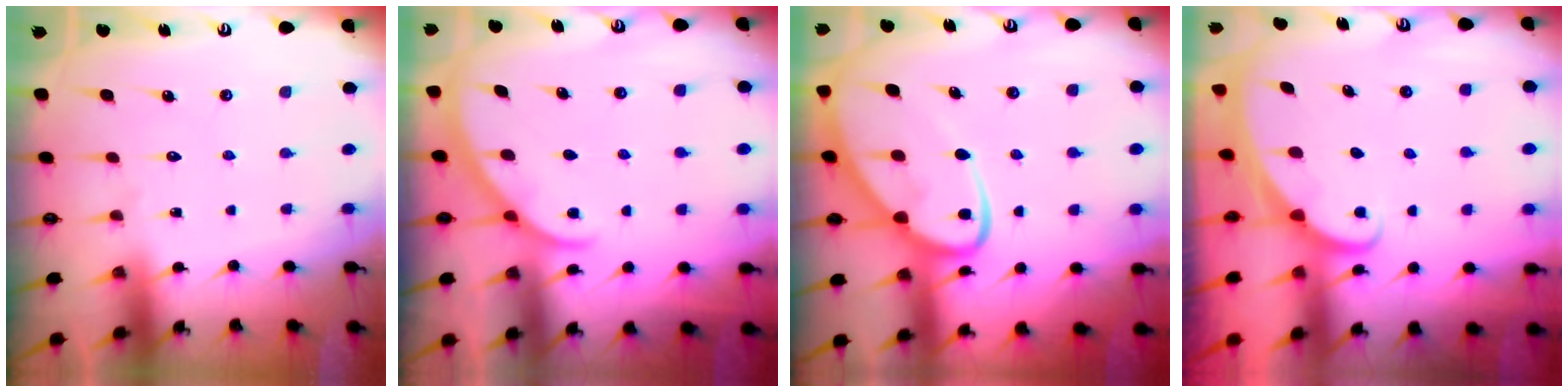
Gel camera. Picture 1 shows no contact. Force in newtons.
{"total": 2.0, "press": 2.0, "slide": 0.2}
{"total": 12.3, "press": 12.3, "slide": 1.2}
{"total": 1.7, "press": 1.7, "slide": 0.1}